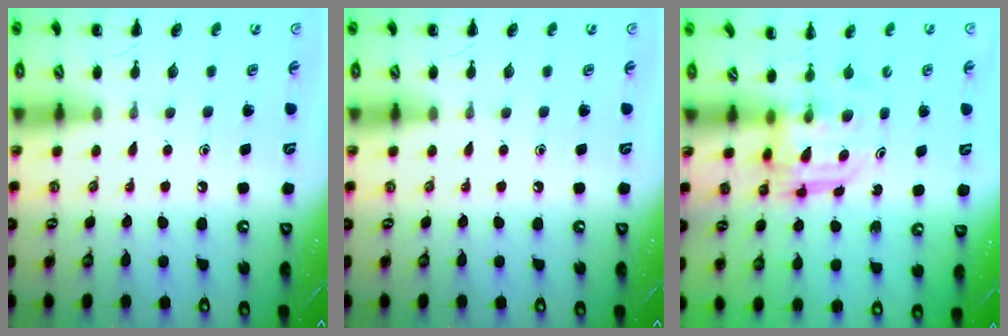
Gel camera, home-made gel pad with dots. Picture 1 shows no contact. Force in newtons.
{"total": 0.0}
{"total": 3.1, "press": 3.1, "slide": 0.2}